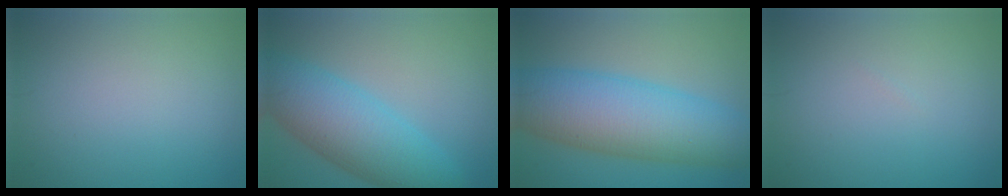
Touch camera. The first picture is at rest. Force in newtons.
{"total": 7.8, "press": 7.8, "slide": 0.2}
{"total": 10.2, "press": 10.2, "slide": 0.1}
{"total": 0.0}